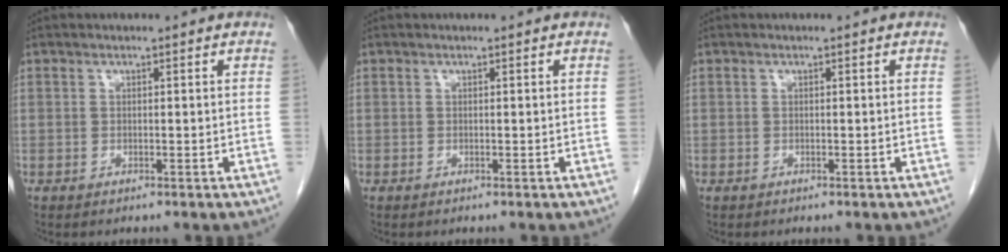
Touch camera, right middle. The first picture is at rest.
{"total": 0.0}
{"total": 0.0}